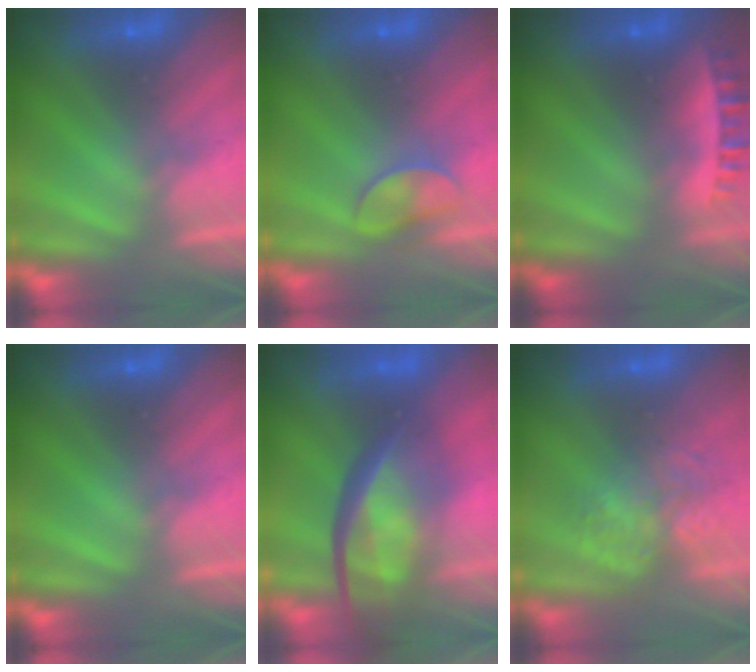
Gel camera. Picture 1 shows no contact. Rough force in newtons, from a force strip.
{"total": 2.4}
{"total": 2.4}
{"total": 0.0}
{"total": 7.3}
{"total": 7.4}